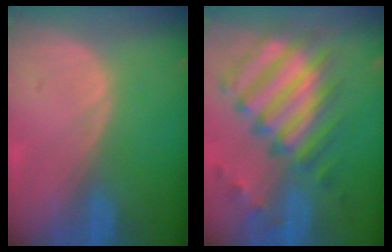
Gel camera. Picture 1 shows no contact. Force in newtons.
{"total": 11.9, "press": 10.3, "slide": 5.9}